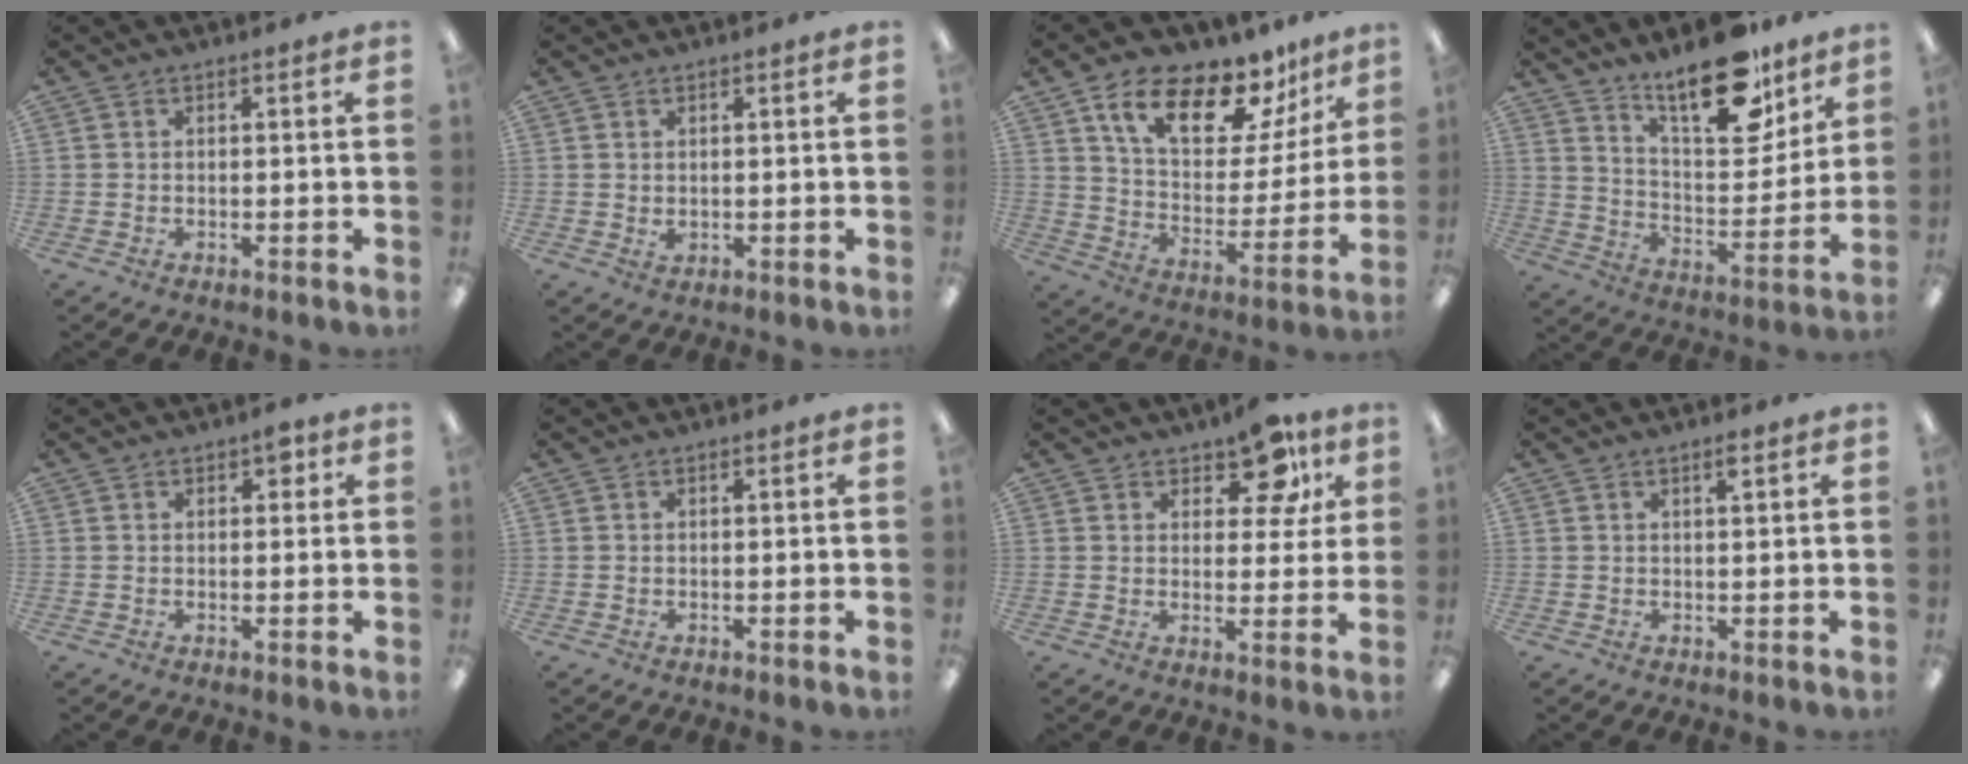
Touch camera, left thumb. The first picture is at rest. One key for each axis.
{"total": 1.2, "fx": 0.6, "fy": 0.7, "fz": 0.7, "tx": -0.015, "ty": 0.001, "tz": 0.011}
{"total": 18.2, "fx": 12.2, "fy": 8.2, "fz": 10.8, "tx": -0.186, "ty": -0.064, "tz": 0.209}
{"total": 18.6, "fx": 14.5, "fy": 6.7, "fz": 9.6, "tx": -0.142, "ty": -0.096, "tz": 0.245}
{"total": 2.8, "fx": 1.3, "fy": 1.5, "fz": 1.9, "tx": -0.015, "ty": -0.004, "tz": 0.017}
{"total": 0.0}
{"total": 9.5, "fx": 5.8, "fy": 5.1, "fz": 5.6, "tx": -0.061, "ty": -0.022, "tz": 0.098}
{"total": 1.9, "fx": 1.3, "fy": 0.2, "fz": 1.3, "tx": -0.030, "ty": 0.001, "tz": 0.022}